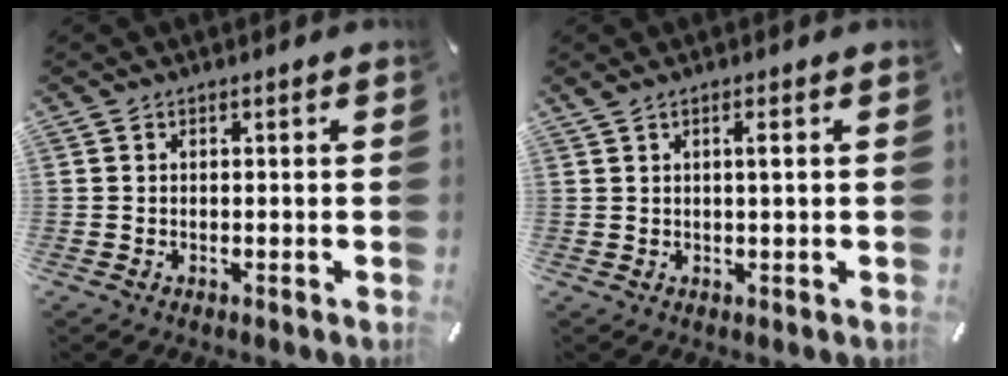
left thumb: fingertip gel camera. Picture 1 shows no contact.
{"total": 2.1, "force": [0.6, 0.0, 2.0], "torque": [-0.041, -0.002, 0.008]}